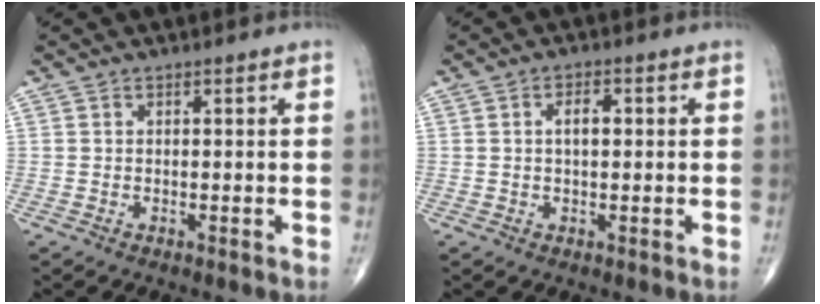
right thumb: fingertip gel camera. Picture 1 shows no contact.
{"total": 3.1, "force": [0.4, 1.6, 2.6], "torque": [-0.037, 0.005, 0.005]}